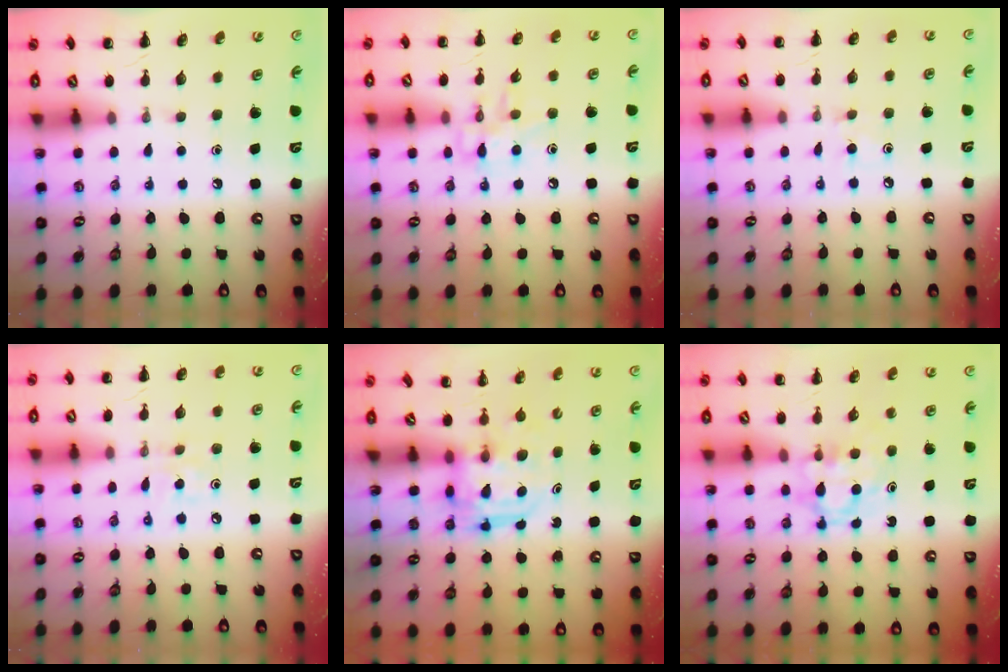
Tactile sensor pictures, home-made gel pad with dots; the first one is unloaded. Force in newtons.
{"total": 8.7, "press": 8.7, "slide": 0.2}
{"total": 2.9, "press": 2.7, "slide": 1.1}
{"total": 2.1, "press": 2.0, "slide": 0.6}
{"total": 3.1, "press": 3.1, "slide": 0.2}
{"total": 4.9, "press": 4.8, "slide": 0.9}